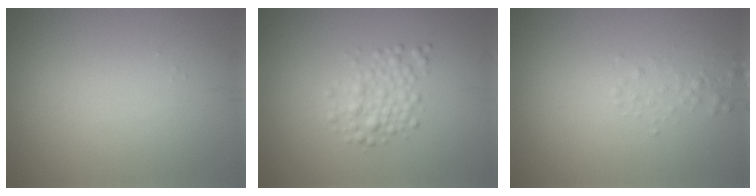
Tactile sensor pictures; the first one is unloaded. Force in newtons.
{"total": 2.5, "press": 2.5, "slide": 0.0}
{"total": 0.9, "press": 0.9, "slide": 0.0}